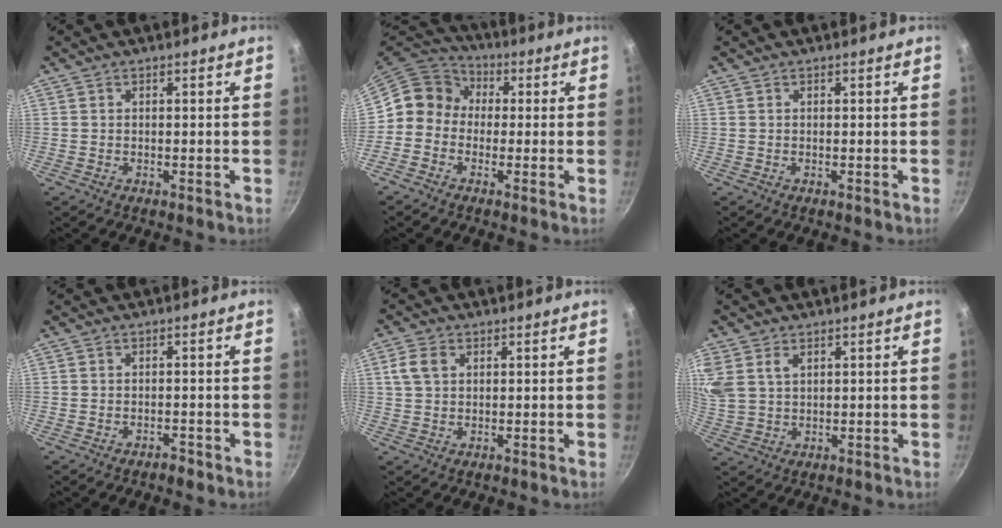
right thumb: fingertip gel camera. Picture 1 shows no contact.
{"total": 10.0, "force": [-0.8, 8.9, 4.5], "torque": [-0.067, 0.044, -0.032]}
{"total": 0.0}
{"total": 1.1, "force": [-1.0, 0.4, 0.5], "torque": [-0.007, 0.007, -0.016]}
{"total": 4.3, "force": [1.4, 3.0, 2.7], "torque": [-0.056, 0.006, 0.029]}
{"total": 9.5, "force": [3.4, 6.5, 6.0], "torque": [-0.160, 0.005, 0.078]}